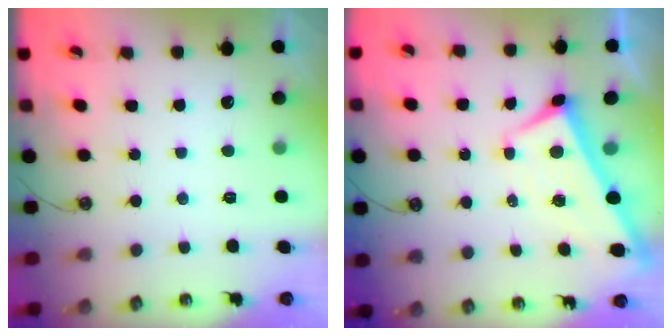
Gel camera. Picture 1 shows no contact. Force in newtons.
{"total": 3.1, "press": 3.1, "slide": 0.5}